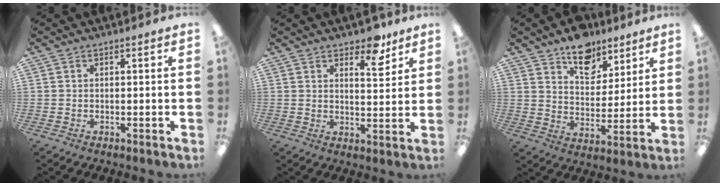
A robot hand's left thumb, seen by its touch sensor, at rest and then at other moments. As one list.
[{"total": 7.5, "force": [5.8, 3.1, 3.7], "torque": [-0.030, -0.037, 0.095]}, {"total": 11.4, "force": [8.6, 6.4, 3.9], "torque": [-0.048, -0.053, 0.156]}]